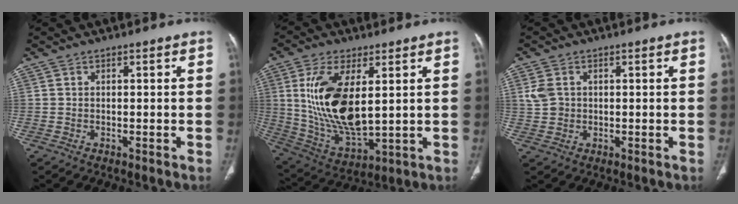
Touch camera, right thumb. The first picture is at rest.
{"total": 17.5, "force": [3.6, 7.9, 15.2], "torque": [-0.297, -0.024, 0.084]}
{"total": 3.8, "force": [0.9, 3.0, 2.1], "torque": [-0.043, 0.002, 0.022]}